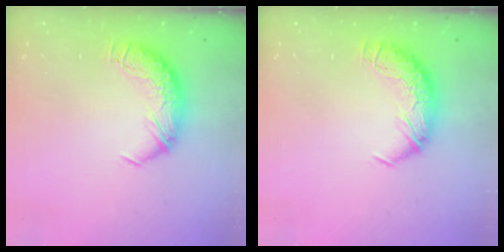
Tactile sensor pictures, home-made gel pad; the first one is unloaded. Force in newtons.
{"total": 0.0}